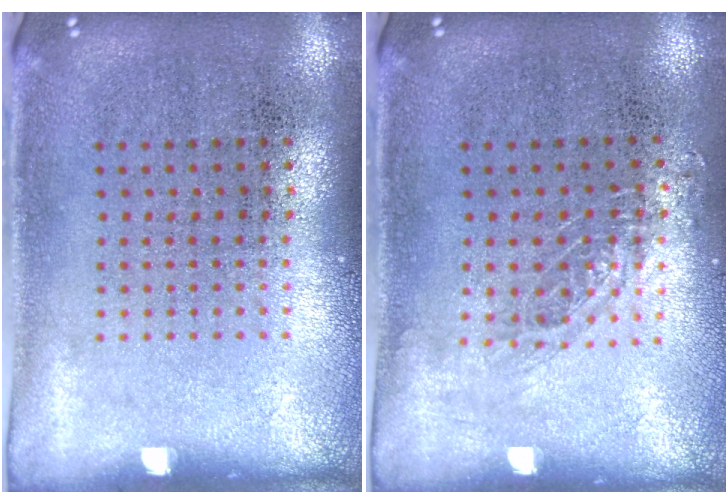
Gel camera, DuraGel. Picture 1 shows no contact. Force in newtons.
{"total": 0.8, "press": 0.8, "slide": 0.2}